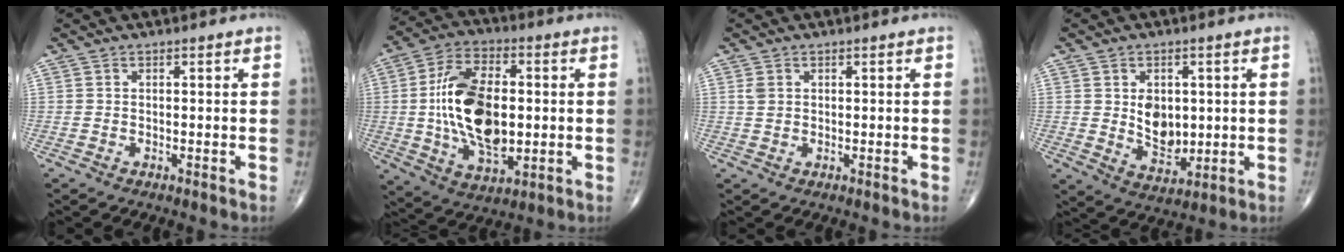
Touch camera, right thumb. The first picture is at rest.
{"total": 18.7, "force": [0.1, 10.2, 15.7], "torque": [-0.275, 0.001, 0.007]}
{"total": 1.6, "force": [0.6, 1.2, 0.9], "torque": [-0.016, 0.001, 0.016]}
{"total": 8.1, "force": [0.9, 5.6, 5.8], "torque": [-0.061, -0.016, 0.031]}